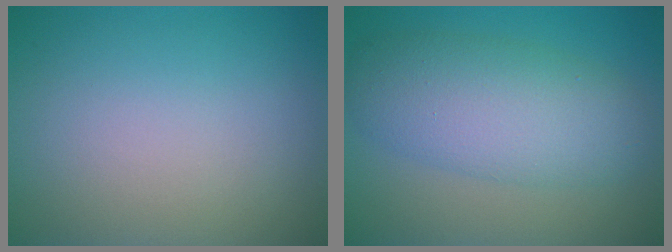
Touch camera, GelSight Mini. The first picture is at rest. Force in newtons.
{"total": 6.6, "press": 6.6, "slide": 0.2}